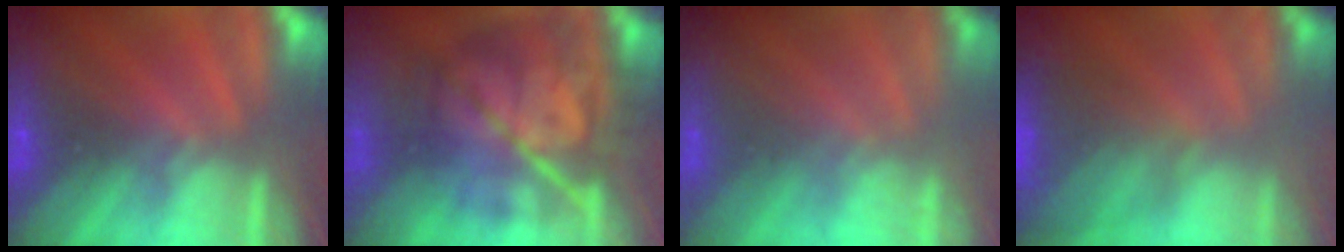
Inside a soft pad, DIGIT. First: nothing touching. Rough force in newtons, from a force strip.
{"total": 10.2}
{"total": 1.8}
{"total": 7.6}